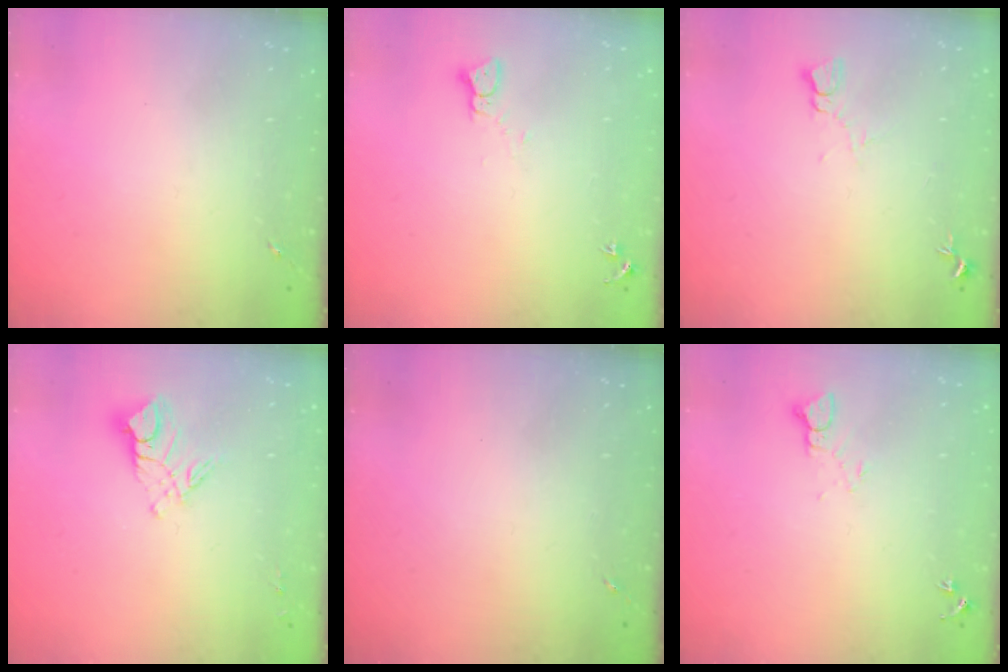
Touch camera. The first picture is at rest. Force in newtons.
{"total": 2.2, "press": 2.2, "slide": 0.2}
{"total": 4.3, "press": 4.3, "slide": 0.4}
{"total": 9.7, "press": 9.6, "slide": 0.8}
{"total": 0.0}
{"total": 4.5, "press": 4.5, "slide": 0.3}